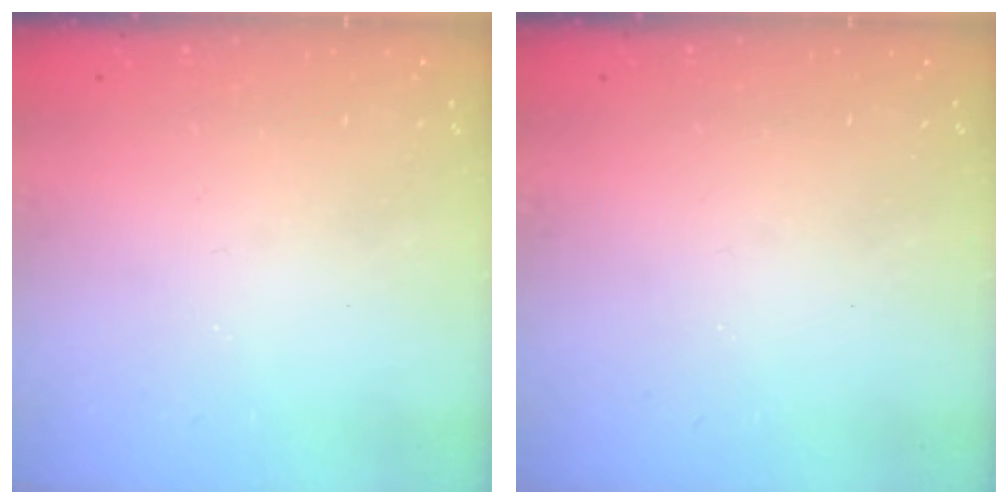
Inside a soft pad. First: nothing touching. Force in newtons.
{"total": 0.0}